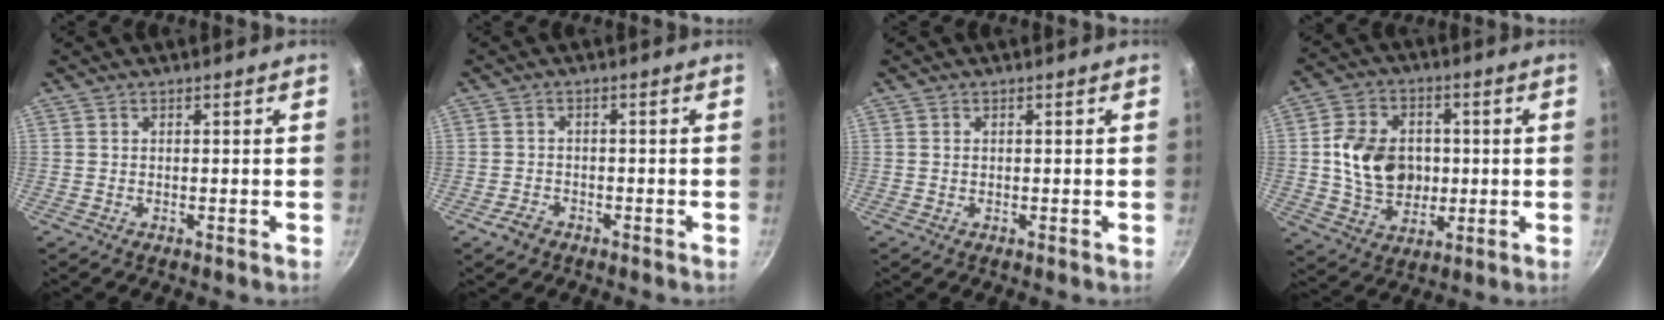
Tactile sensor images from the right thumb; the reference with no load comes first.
{"total": 3.0, "force": [-1.9, 2.0, 1.1], "torque": [-0.015, 0.021, -0.031]}
{"total": 0.5, "force": [0.1, 0.4, 0.3], "torque": [-0.003, 0.002, 0.001]}
{"total": 13.7, "force": [0.5, 10.8, 8.4], "torque": [-0.124, 0.010, 0.013]}